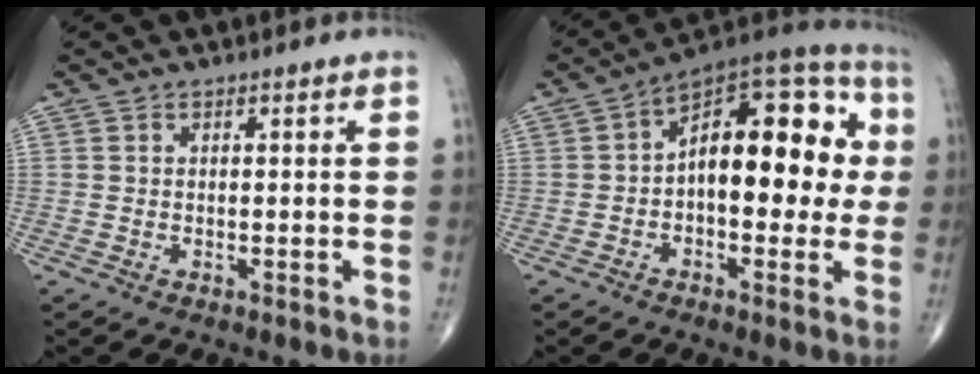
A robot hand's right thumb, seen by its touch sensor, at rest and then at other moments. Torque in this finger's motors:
{"motor_torque": [-0.10, 0.87, 0.93, 0.35, 0.11]}